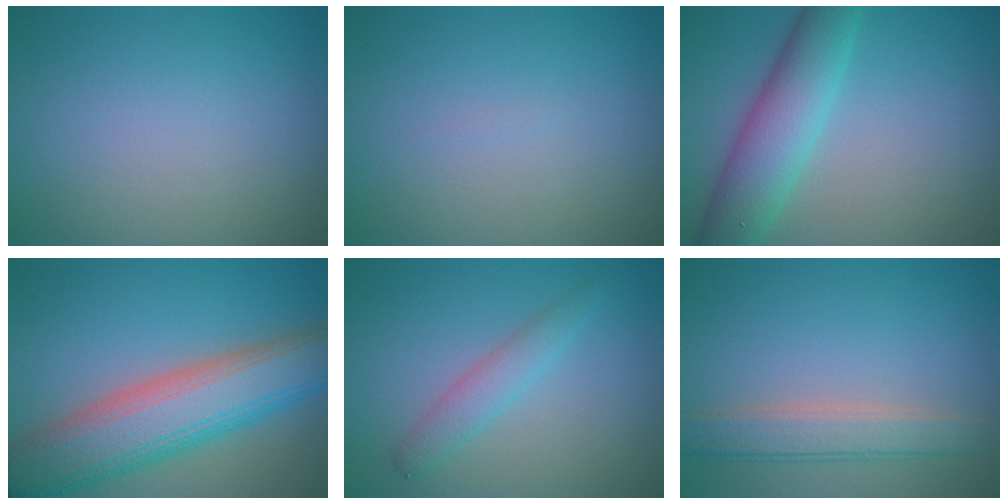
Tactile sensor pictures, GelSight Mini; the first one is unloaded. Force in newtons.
{"total": 0.0}
{"total": 6.2, "press": 6.2, "slide": 0.2}
{"total": 9.9, "press": 9.9, "slide": 0.5}
{"total": 2.3, "press": 2.3, "slide": 0.1}
{"total": 3.3, "press": 3.3, "slide": 0.3}